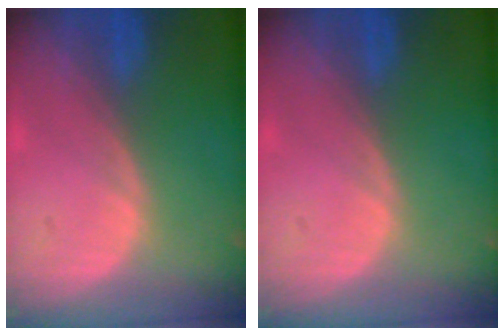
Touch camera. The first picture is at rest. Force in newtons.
{"total": 0.0}